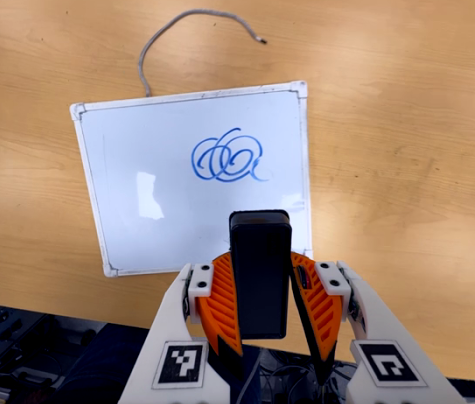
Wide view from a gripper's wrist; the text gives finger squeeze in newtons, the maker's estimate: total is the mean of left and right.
{"total": 6.7, "left": 6.3, "right": 7.1}